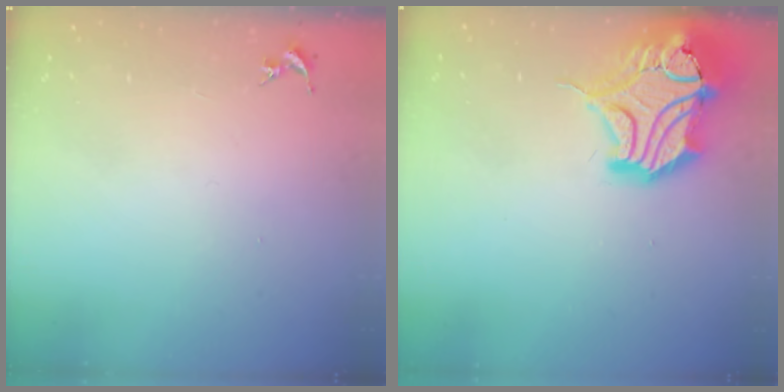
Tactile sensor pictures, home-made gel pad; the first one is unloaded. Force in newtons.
{"total": 19.2, "press": 18.9, "slide": 3.2}